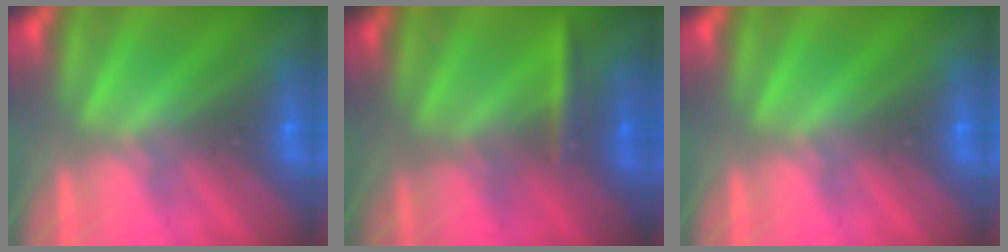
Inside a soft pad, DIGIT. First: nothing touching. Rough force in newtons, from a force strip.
{"total": 2.4}
{"total": 0.0}